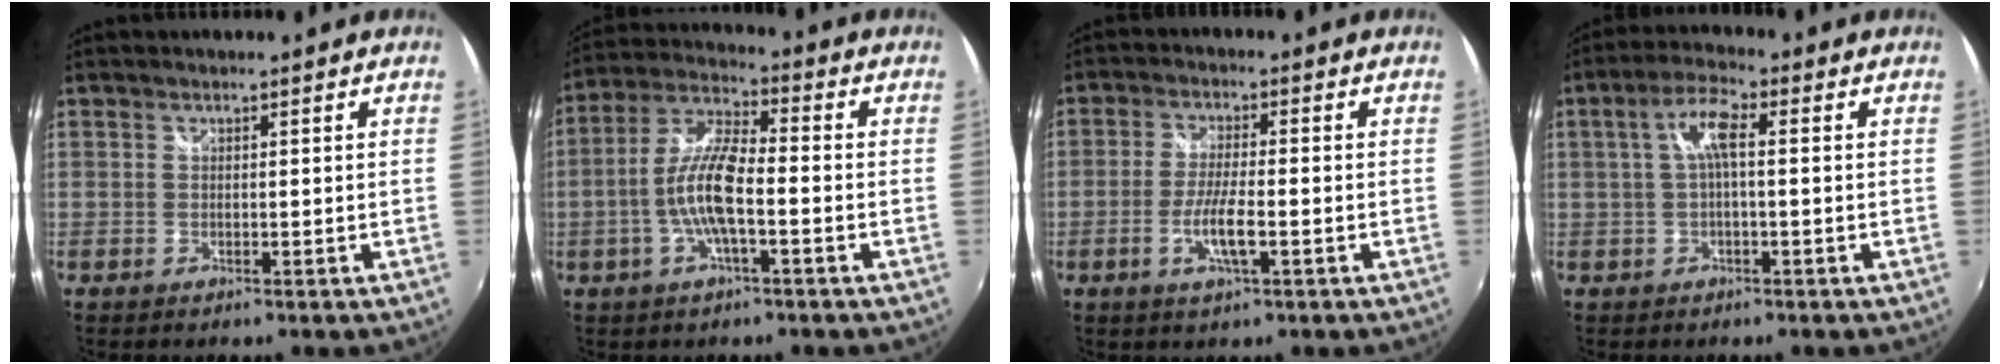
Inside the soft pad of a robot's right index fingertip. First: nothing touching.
{"total": 10.2, "force": [-2.7, 2.3, 9.5], "torque": [-0.201, 0.005, -0.052]}
{"total": 5.9, "force": [-2.1, 0.9, 5.4], "torque": [-0.111, -0.009, -0.039]}
{"total": 5.4, "force": [0.4, 1.2, 5.2], "torque": [-0.101, 0.014, 0.011]}